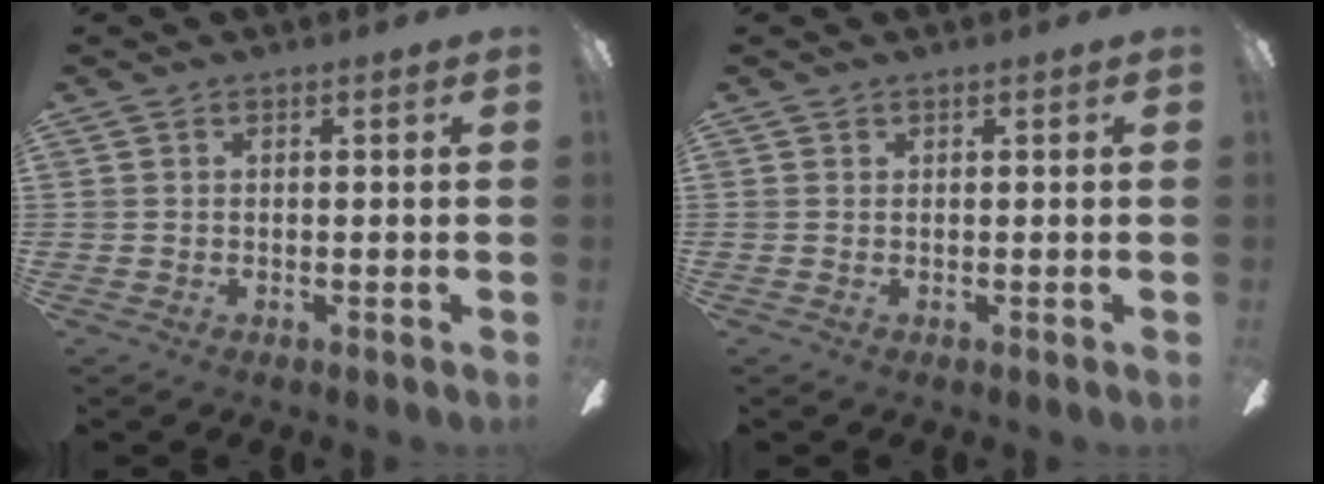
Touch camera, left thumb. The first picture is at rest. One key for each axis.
{"total": 0.0}